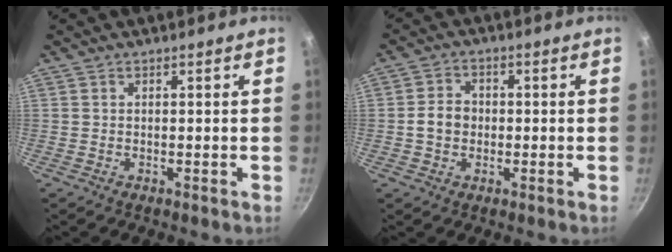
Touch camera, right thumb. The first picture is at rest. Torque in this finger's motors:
{"motor_torque": [0.47, 1.10, 0.66, -0.56, 0.08]}